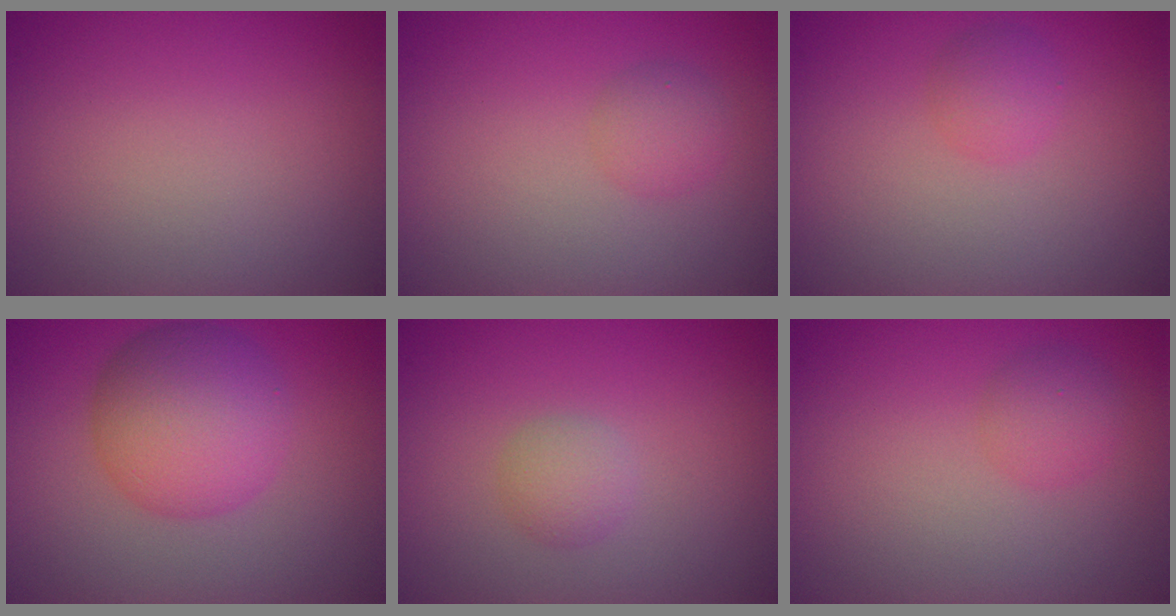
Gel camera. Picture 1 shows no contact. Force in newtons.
{"total": 1.7, "press": 1.7, "slide": 0.0}
{"total": 1.6, "press": 1.6, "slide": 0.0}
{"total": 6.5, "press": 6.5, "slide": 0.2}
{"total": 1.7, "press": 1.7, "slide": 0.1}
{"total": 1.9, "press": 1.9, "slide": 0.1}